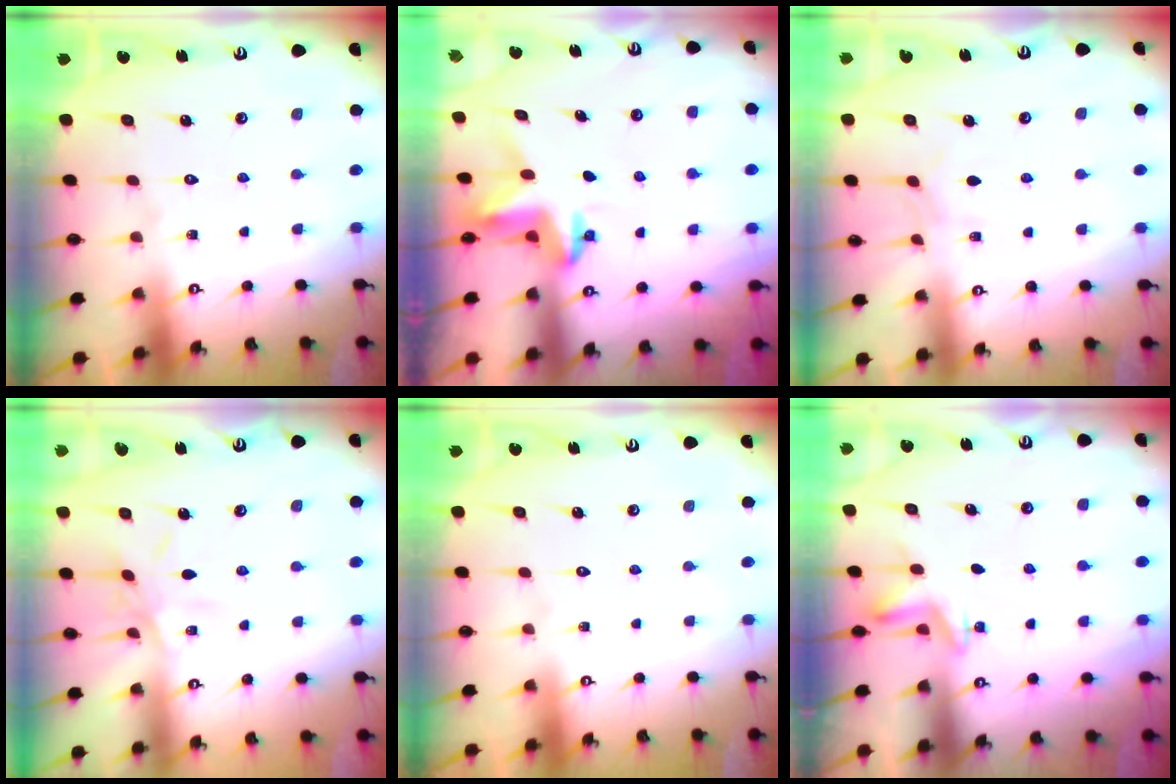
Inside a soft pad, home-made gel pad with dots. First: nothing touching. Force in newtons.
{"total": 3.7, "press": 3.7, "slide": 0.3}
{"total": 3.7, "press": 3.7, "slide": 0.1}
{"total": 6.4, "press": 6.3, "slide": 0.7}
{"total": 0.0}
{"total": 3.3, "press": 2.9, "slide": 1.6}